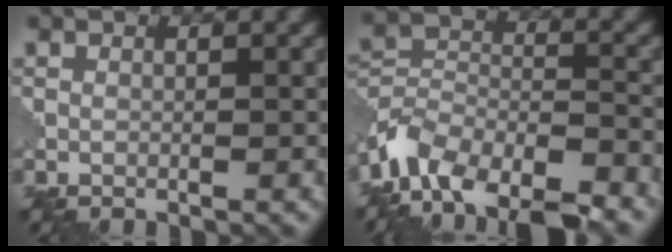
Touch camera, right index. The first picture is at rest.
{"total": 10.2, "force": [-7.6, 5.0, 4.5], "torque": [-0.081, 0.003, -0.136]}